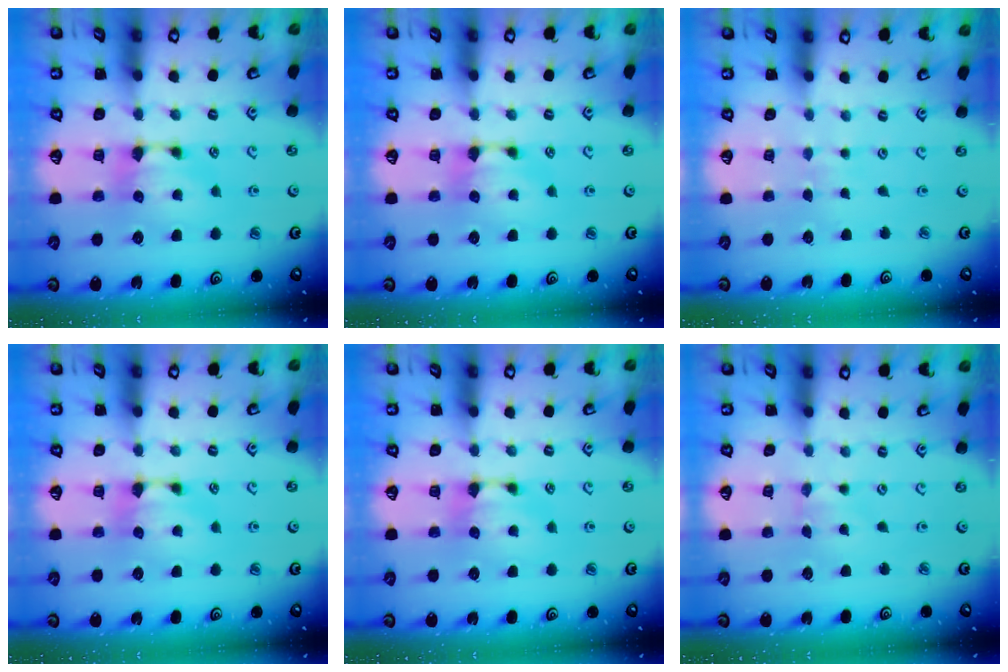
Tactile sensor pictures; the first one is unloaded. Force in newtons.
{"total": 0.0}
{"total": 4.5, "press": 4.5, "slide": 0.3}
{"total": 0.0}
{"total": 0.0}
{"total": 2.1, "press": 1.6, "slide": 1.4}